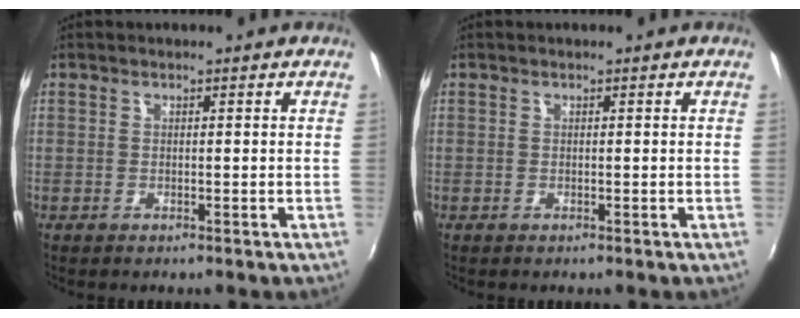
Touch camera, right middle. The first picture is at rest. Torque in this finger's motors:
{"motor_torque": [0.02, 0.02, 0.00, 0.00]}